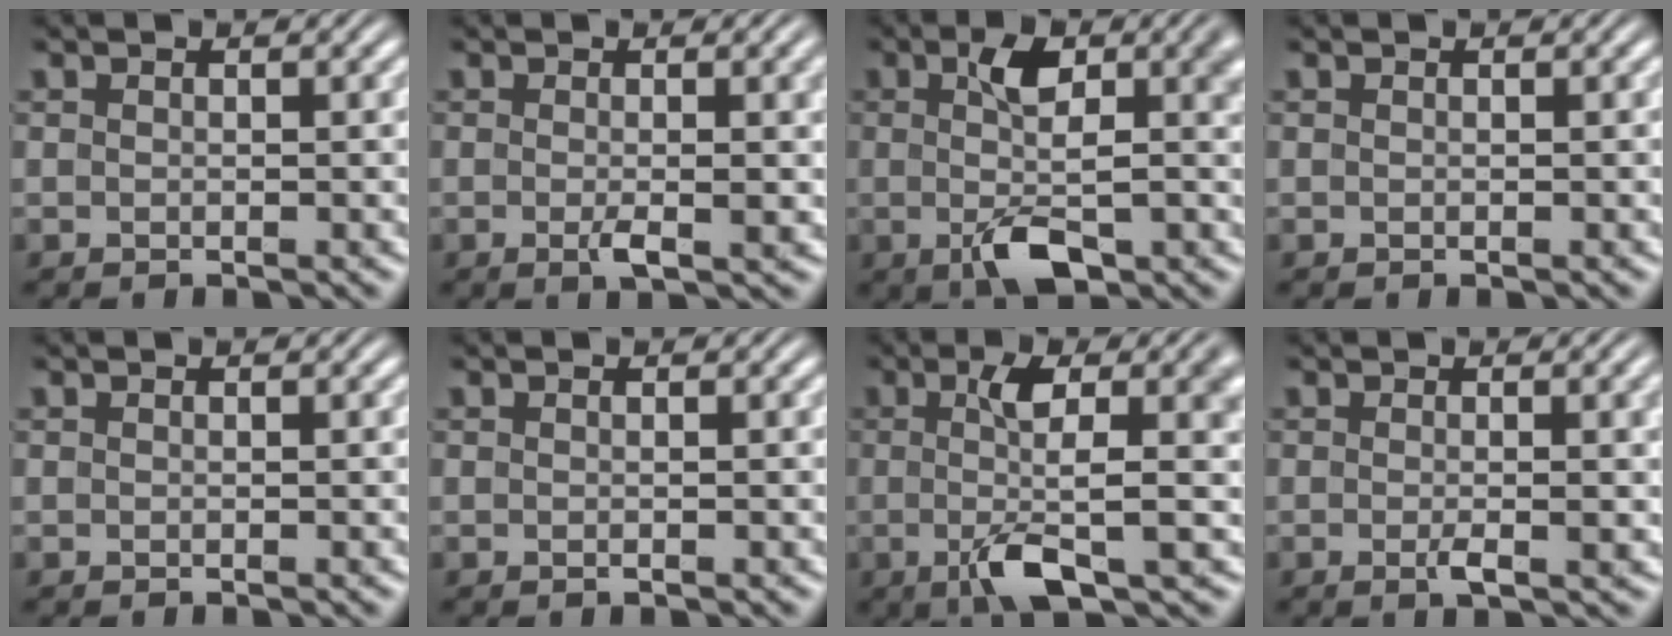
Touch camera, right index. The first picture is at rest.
{"total": 2.1, "force": [-0.4, 0.3, 2.1], "torque": [-0.034, -0.005, -0.007]}
{"total": 6.3, "force": [-1.1, 2.2, 5.8], "torque": [-0.089, -0.016, -0.010]}
{"total": 0.0}
{"total": 0.0}
{"total": 0.0}
{"total": 6.1, "force": [-0.8, 1.2, 5.9], "torque": [-0.096, -0.012, -0.006]}
{"total": 1.7, "force": [-0.3, 0.2, 1.7], "torque": [-0.026, -0.002, -0.006]}